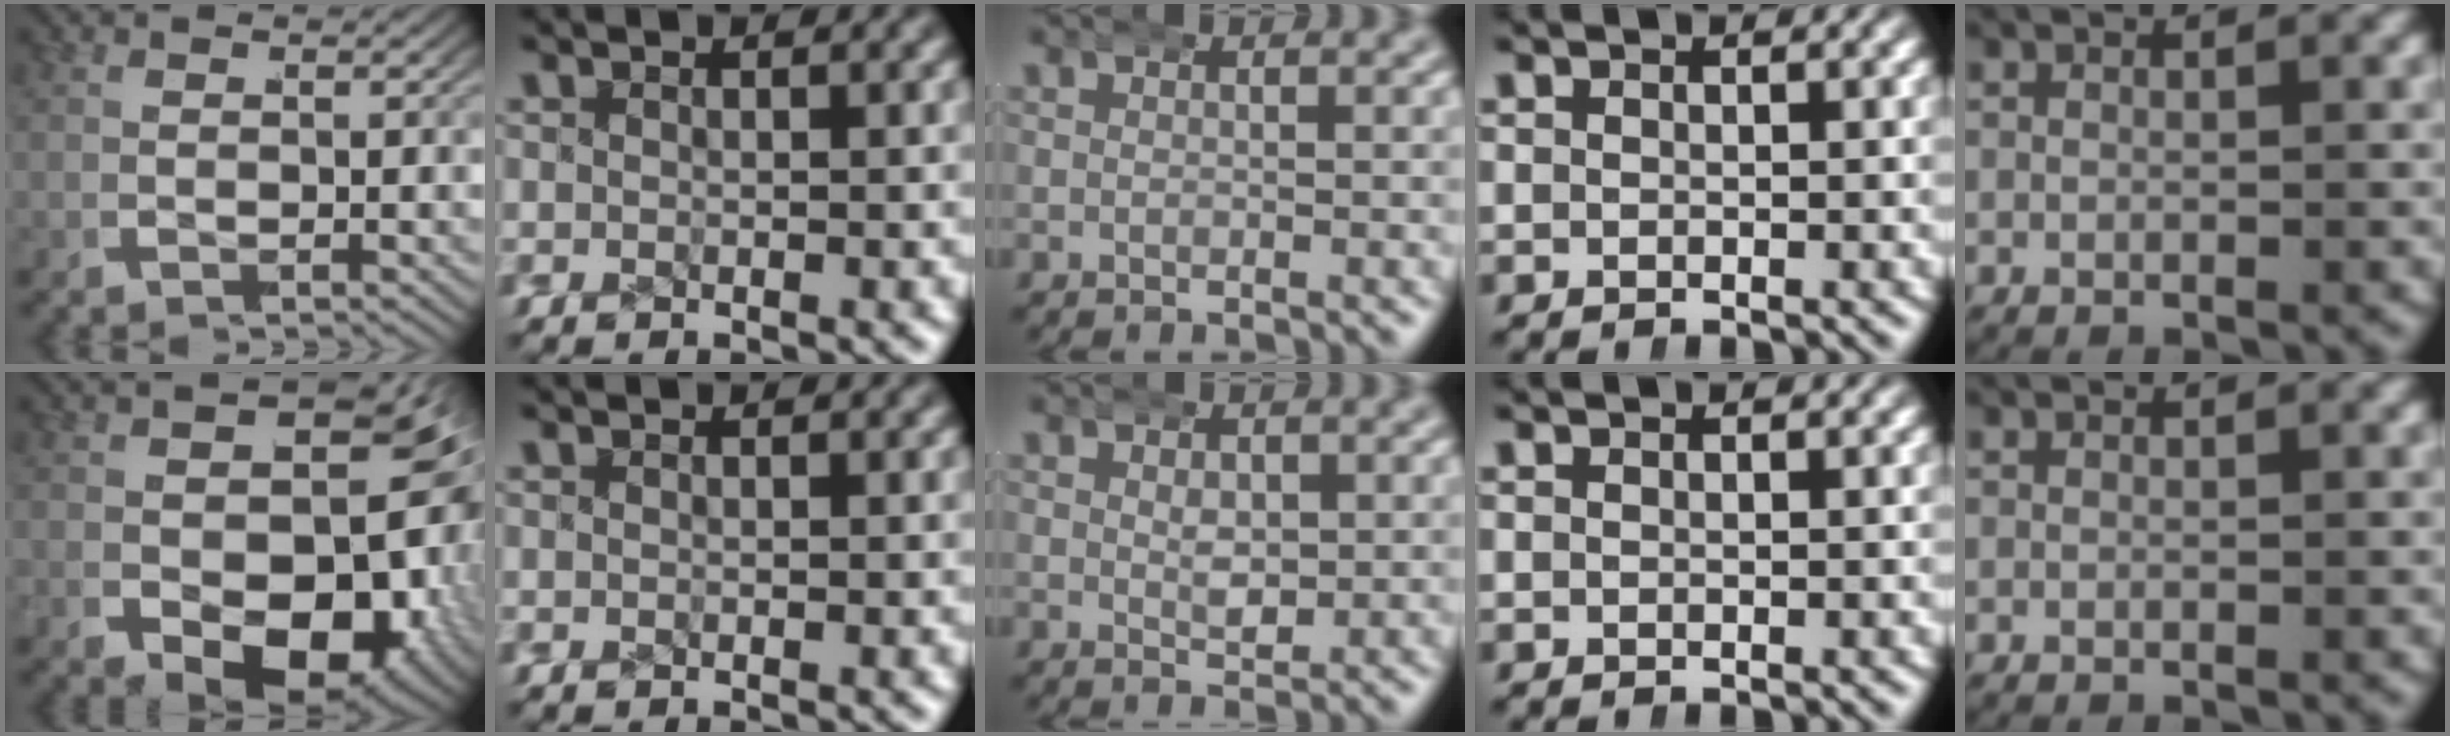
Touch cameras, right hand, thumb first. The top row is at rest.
{"thumb": {"total": 18.0, "force": [-1.1, 12.0, 13.3], "torque": [-0.225, -0.074, 0.007]}, "middle": {"total": 1.8, "force": [0.4, 1.1, 1.4], "torque": [-0.025, -0.013, 0.012]}}